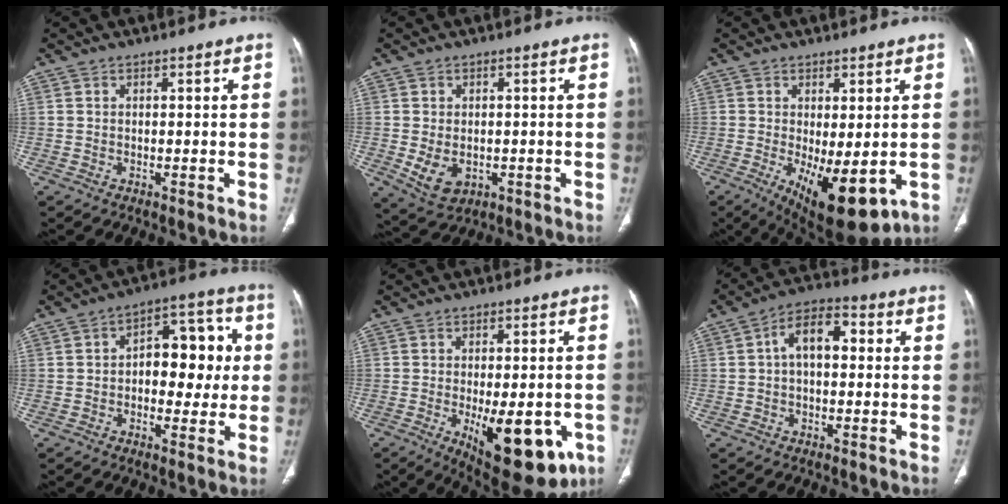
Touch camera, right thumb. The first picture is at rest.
{"total": 6.1, "force": [-1.2, 4.2, 4.2], "torque": [-0.066, -0.004, -0.001]}
{"total": 12.4, "force": [-3.2, 4.9, 10.9], "torque": [-0.159, -0.022, -0.026]}
{"total": 12.6, "force": [0.6, 7.5, 10.2], "torque": [-0.091, 0.031, 0.004]}
{"total": 17.2, "force": [-5.8, 7.4, 14.4], "torque": [-0.156, -0.004, -0.057]}
{"total": 8.3, "force": [1.0, 4.8, 6.8], "torque": [-0.104, 0.030, 0.007]}